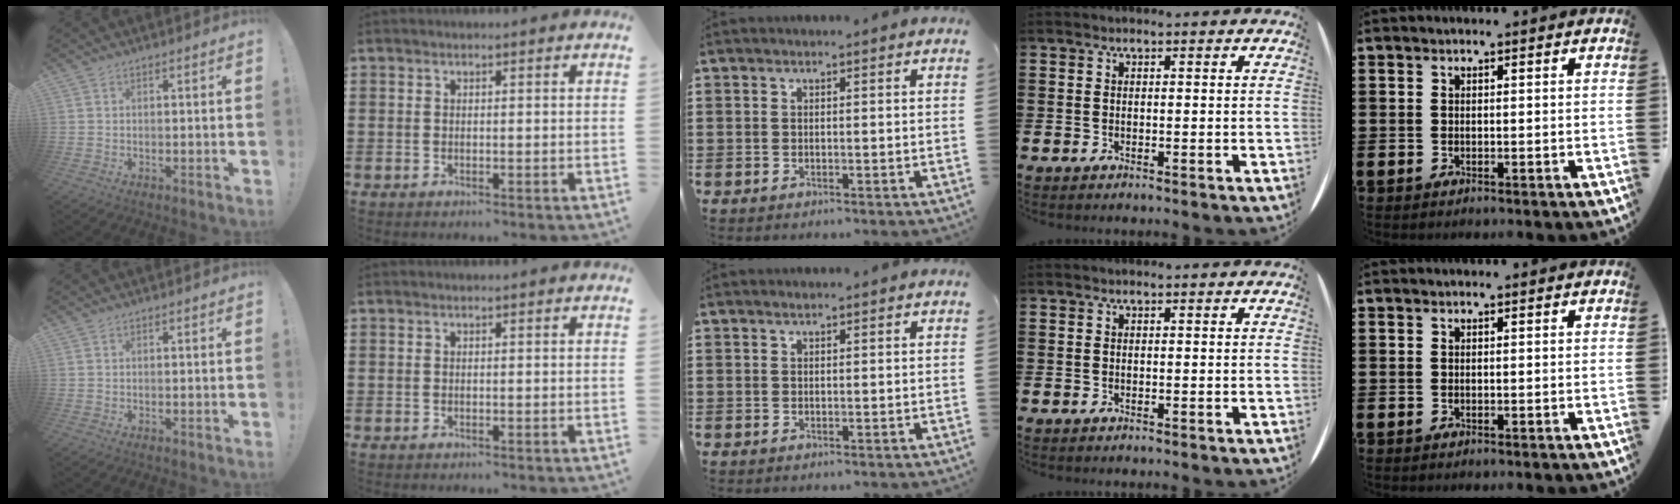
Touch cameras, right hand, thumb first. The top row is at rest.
{}